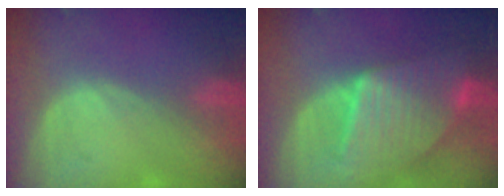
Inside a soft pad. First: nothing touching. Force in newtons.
{"total": 10.0, "press": 10.0, "slide": 0.7}